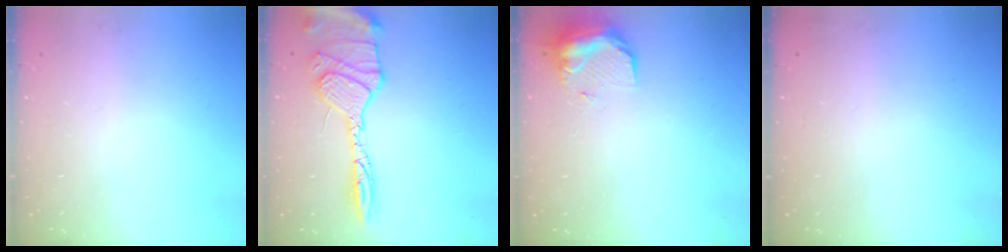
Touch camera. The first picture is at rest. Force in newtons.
{"total": 17.9, "press": 17.7, "slide": 2.5}
{"total": 9.7, "press": 9.6, "slide": 0.9}
{"total": 2.8, "press": 2.2, "slide": 1.7}